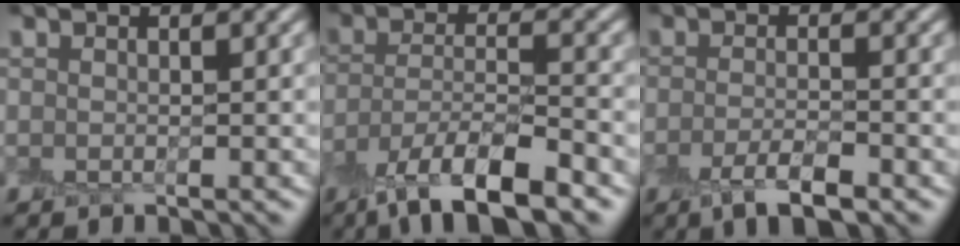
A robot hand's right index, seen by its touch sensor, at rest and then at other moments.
{"total": 8.6, "force": [-5.7, 2.4, 6.0], "torque": [-0.105, -0.008, -0.110]}
{"total": 3.4, "force": [-1.9, 0.8, 2.8], "torque": [-0.054, -0.001, -0.039]}